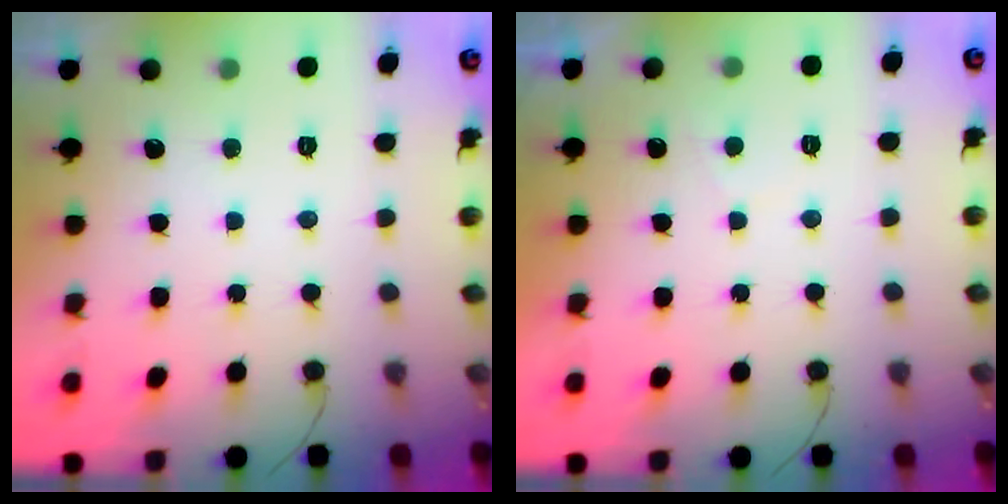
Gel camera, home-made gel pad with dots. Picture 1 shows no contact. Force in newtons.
{"total": 2.0, "press": 1.9, "slide": 0.7}